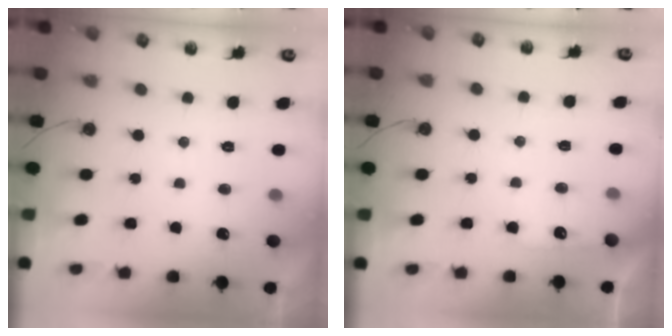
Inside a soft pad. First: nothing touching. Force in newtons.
{"total": 5.0, "press": 5.0, "slide": 0.5}